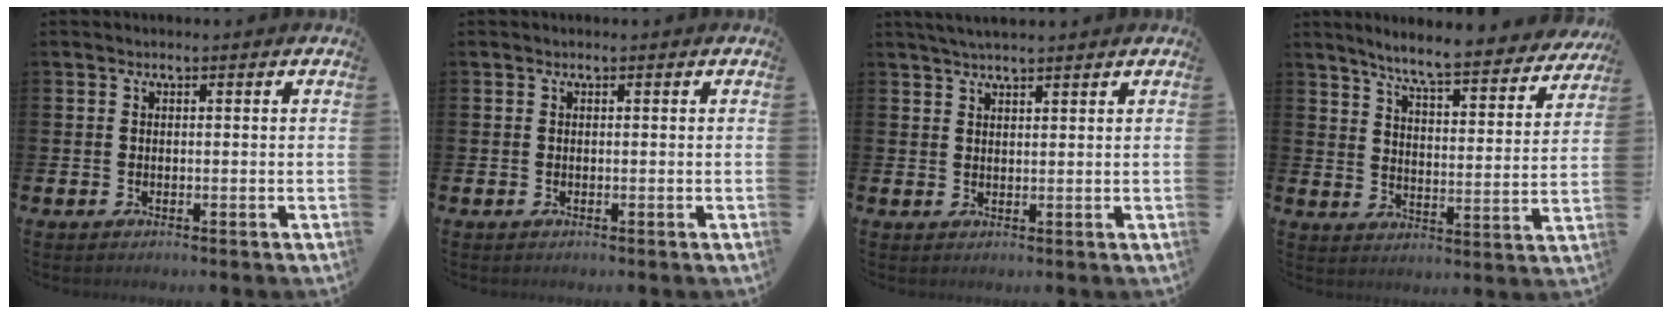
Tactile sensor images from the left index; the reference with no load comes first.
{"total": 0.0}
{"total": 2.8, "force": [2.6, 0.3, 1.0], "torque": [-0.021, -0.003, 0.047]}
{"total": 7.2, "force": [6.6, 0.1, 2.7], "torque": [-0.073, -0.049, 0.110]}